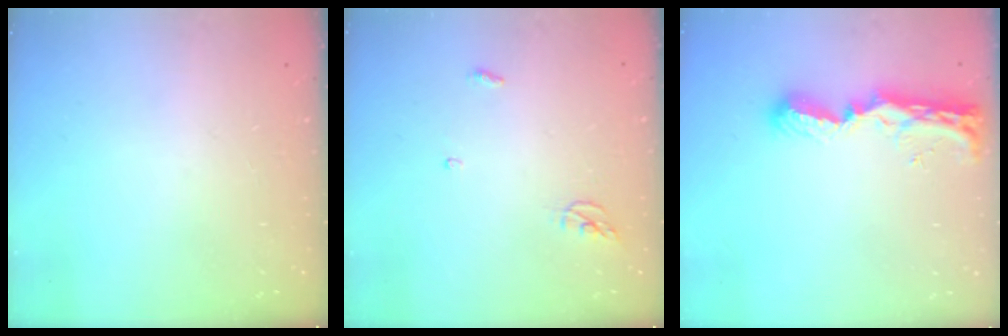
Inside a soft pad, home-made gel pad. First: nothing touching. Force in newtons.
{"total": 3.5, "press": 3.5, "slide": 0.3}
{"total": 8.6, "press": 8.5, "slide": 1.0}